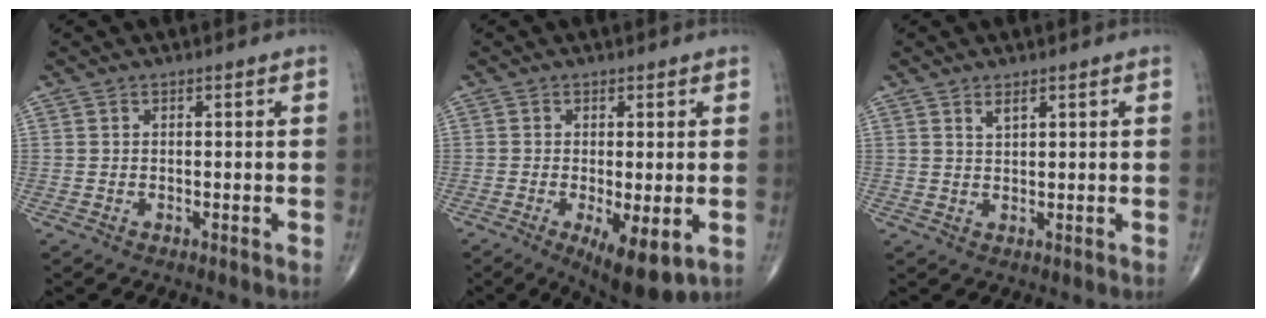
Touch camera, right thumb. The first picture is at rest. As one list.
[{"total": 8.9, "force": [-2.7, 3.0, 7.9], "torque": [-0.123, -0.022, -0.036]}, {"total": 1.7, "force": [1.2, 0.6, 1.1], "torque": [-0.018, -0.008, 0.024]}]